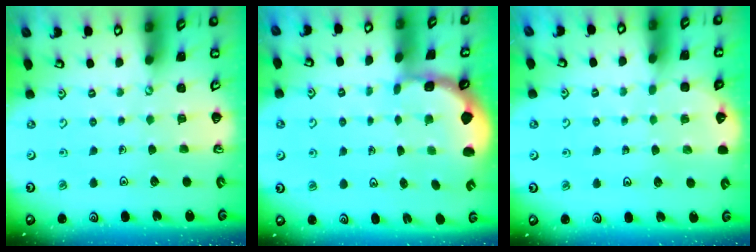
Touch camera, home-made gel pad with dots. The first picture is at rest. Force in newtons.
{"total": 1.2, "press": 1.1, "slide": 0.4}
{"total": 2.3, "press": 2.3, "slide": 0.1}